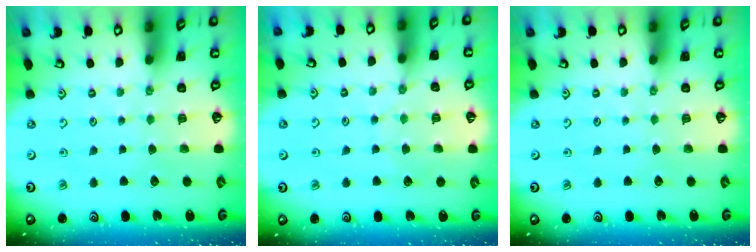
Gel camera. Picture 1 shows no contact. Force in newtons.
{"total": 4.3, "press": 4.2, "slide": 0.5}
{"total": 0.0}